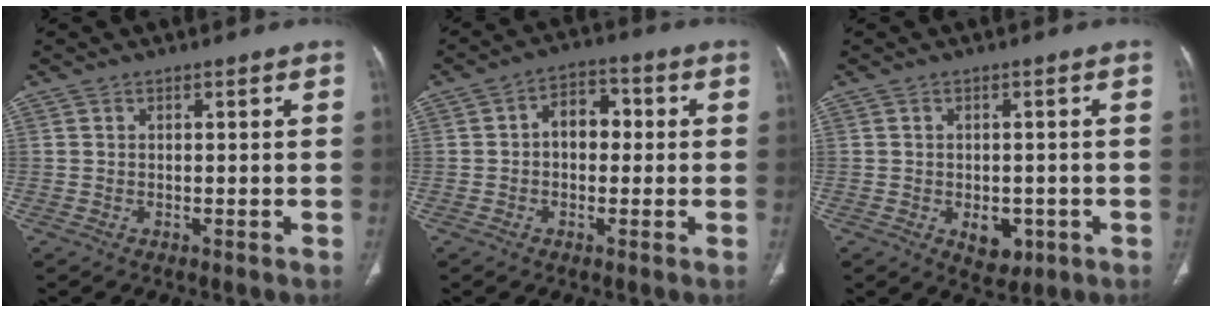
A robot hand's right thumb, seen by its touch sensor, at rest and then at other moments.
{"total": 6.3, "force": [0.1, 4.4, 4.4], "torque": [-0.047, 0.022, -0.008]}
{"total": 5.0, "force": [-1.6, 3.3, 3.4], "torque": [-0.028, 0.002, -0.010]}